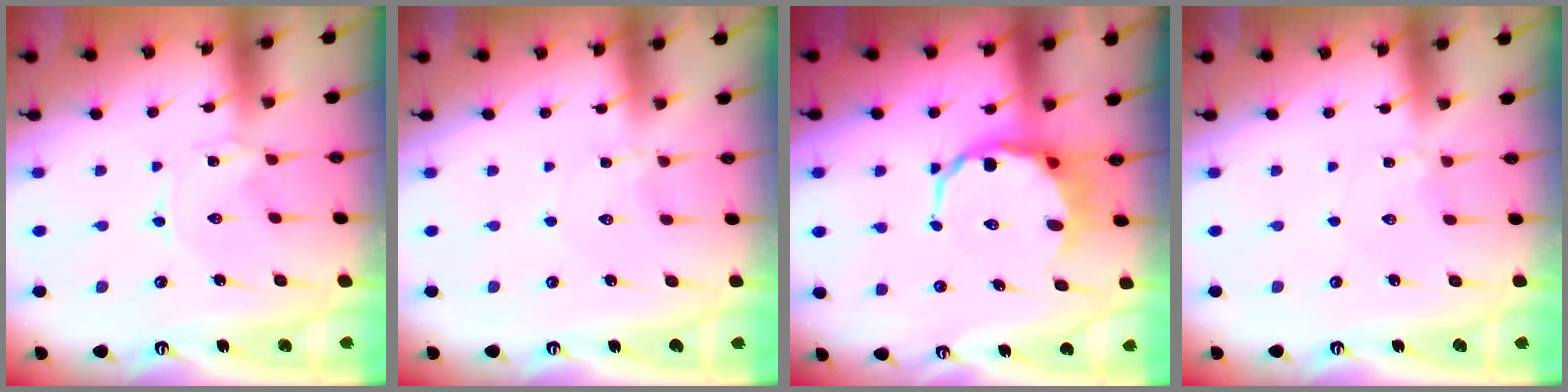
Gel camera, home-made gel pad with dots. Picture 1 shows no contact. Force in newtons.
{"total": 1.0, "press": 1.0, "slide": 0.1}
{"total": 9.8, "press": 9.5, "slide": 2.4}
{"total": 2.6, "press": 2.6, "slide": 0.2}